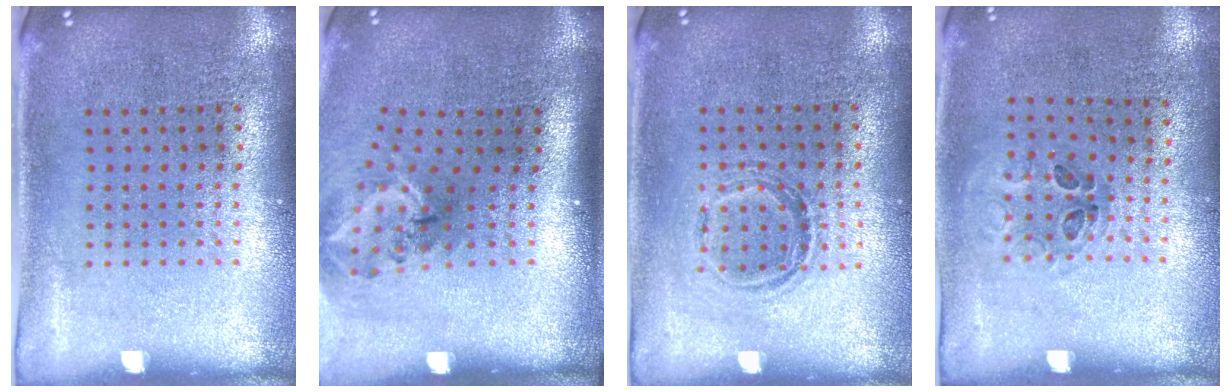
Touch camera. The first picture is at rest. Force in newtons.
{"total": 1.9, "press": 1.3, "slide": 1.5}
{"total": 1.1, "press": 0.9, "slide": 0.7}
{"total": 1.0, "press": 0.7, "slide": 0.6}